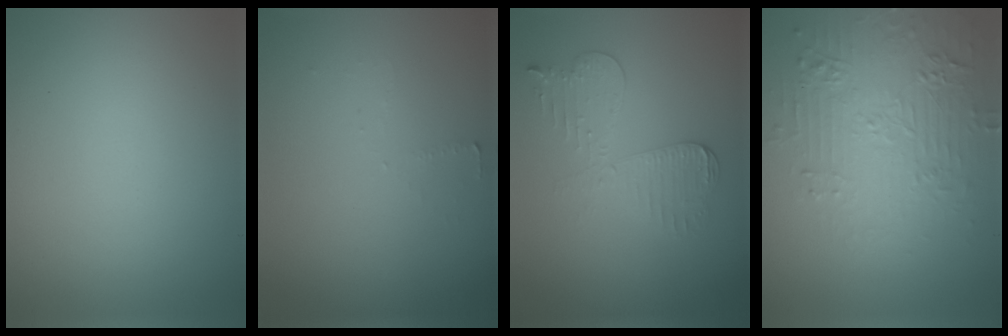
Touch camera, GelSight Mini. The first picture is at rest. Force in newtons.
{"total": 0.9, "press": 0.8, "slide": 0.3}
{"total": 3.5, "press": 3.1, "slide": 1.7}
{"total": 4.8, "press": 4.2, "slide": 2.4}